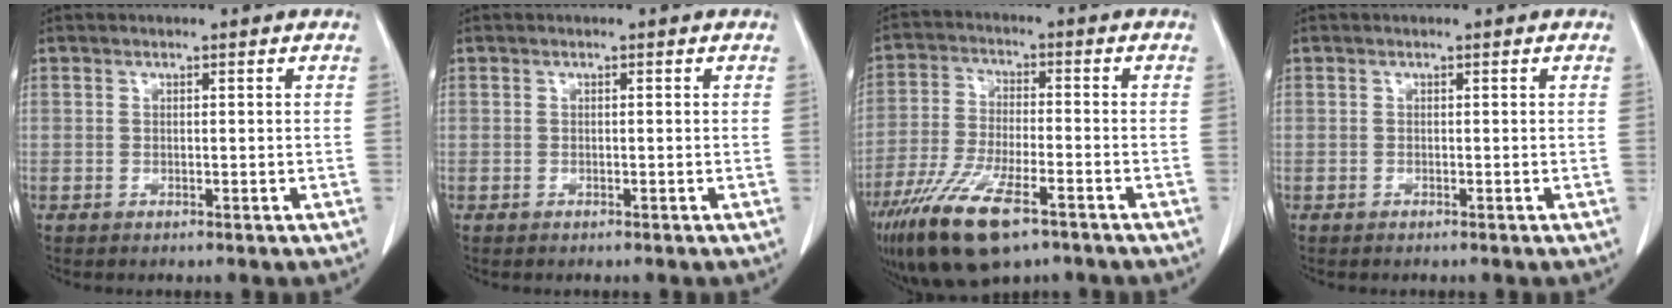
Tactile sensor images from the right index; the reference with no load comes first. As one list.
[{"total": 0.0}, {"total": 13.8, "force": [-8.7, 3.7, 10.0], "torque": [-0.199, -0.027, -0.154]}, {"total": 0.0}]